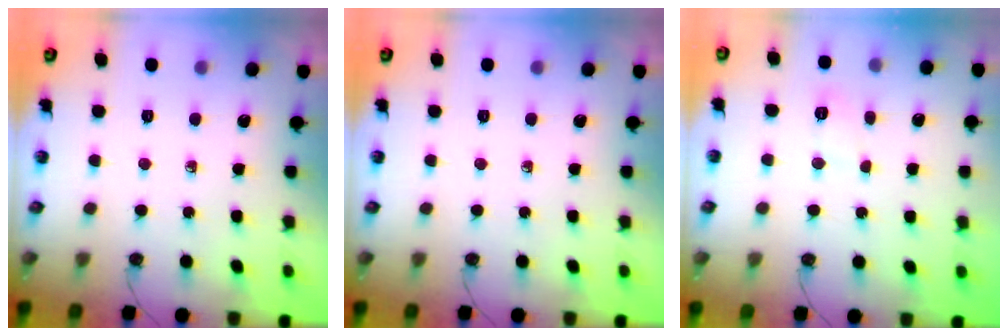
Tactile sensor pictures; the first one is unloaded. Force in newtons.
{"total": 0.0}
{"total": 4.8, "press": 4.7, "slide": 0.6}